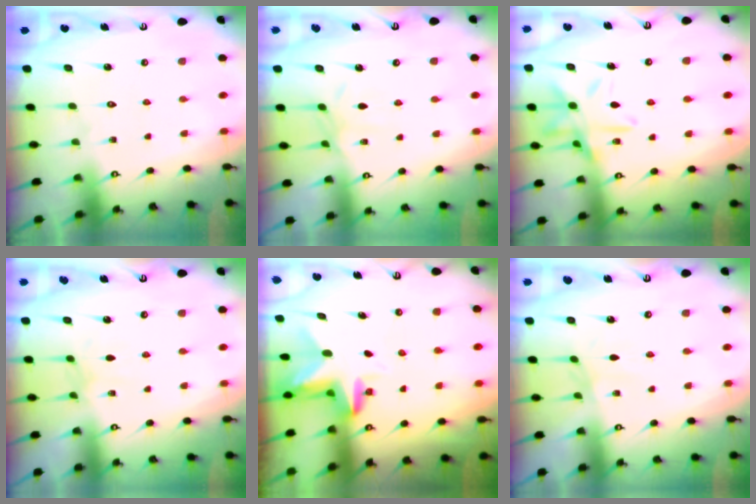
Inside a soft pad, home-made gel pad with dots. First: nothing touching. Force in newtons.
{"total": 5.1, "press": 5.1, "slide": 0.6}
{"total": 12.7, "press": 12.7, "slide": 1.0}
{"total": 2.9, "press": 2.9, "slide": 0.2}
{"total": 3.2, "press": 3.2, "slide": 0.3}
{"total": 0.9, "press": 0.8, "slide": 0.3}